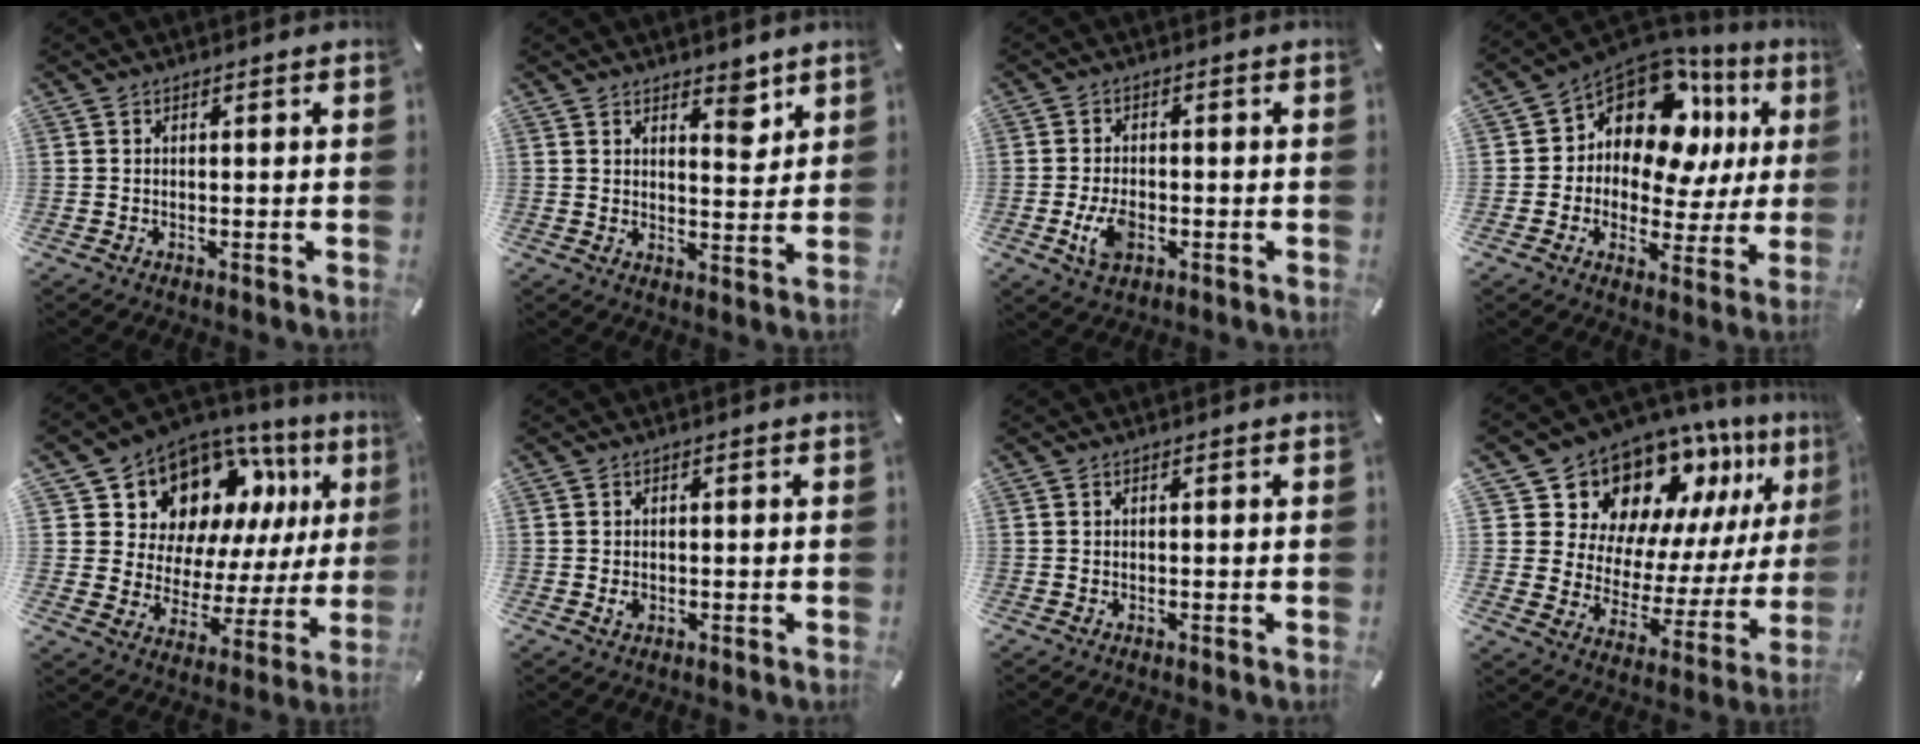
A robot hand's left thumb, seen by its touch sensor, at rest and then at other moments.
{"total": 5.5, "force": [4.1, 2.8, 2.2], "torque": [0.000, -0.034, 0.063]}
{"total": 6.0, "force": [-1.8, 3.9, 4.2], "torque": [-0.096, 0.002, -0.034]}
{"total": 13.6, "force": [6.3, 9.3, 7.7], "torque": [-0.132, -0.057, 0.110]}
{"total": 13.1, "force": [8.6, 9.0, 4.0], "torque": [-0.073, -0.084, 0.159]}
{"total": 1.3, "force": [-0.1, 1.1, 0.6], "torque": [-0.013, 0.003, -0.003]}
{"total": 0.0}
{"total": 15.4, "force": [12.9, 8.1, 2.6], "torque": [-0.050, -0.133, 0.227]}